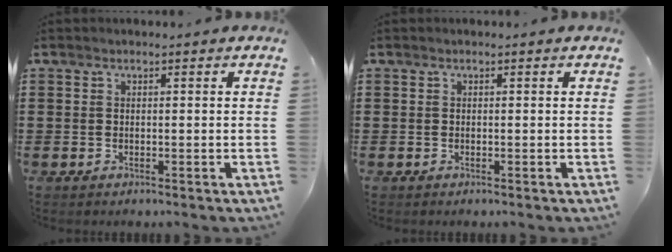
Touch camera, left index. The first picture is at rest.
{"total": 0.0}